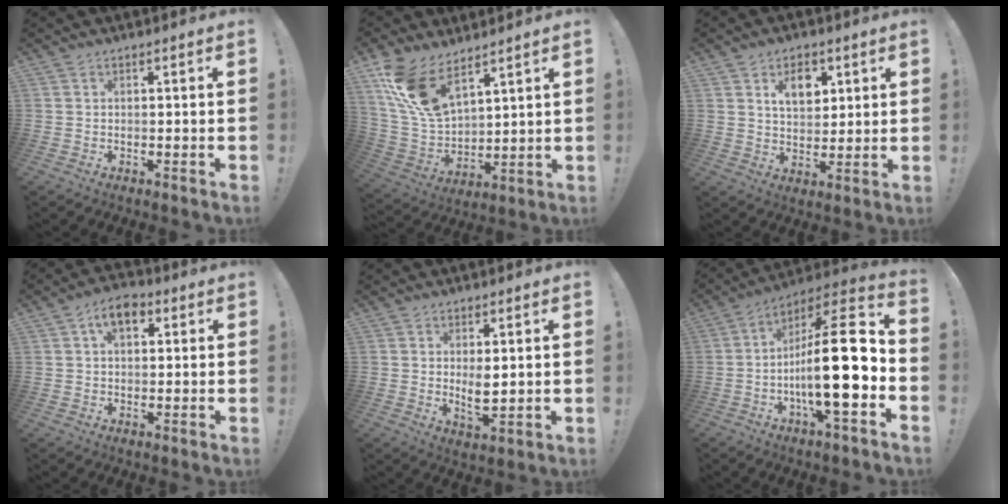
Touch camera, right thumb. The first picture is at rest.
{"total": 15.5, "force": [10.2, 7.6, 8.8], "torque": [-0.185, -0.063, 0.198]}
{"total": 8.9, "force": [4.4, 6.0, 4.8], "torque": [-0.072, -0.015, 0.078]}
{"total": 6.8, "force": [2.6, 4.3, 4.6], "torque": [-0.066, 0.003, 0.044]}
{"total": 5.3, "force": [1.3, 2.3, 4.6], "torque": [-0.066, -0.014, 0.020]}
{"total": 23.8, "force": [-3.5, 6.5, 22.7], "torque": [-0.380, 0.017, -0.058]}